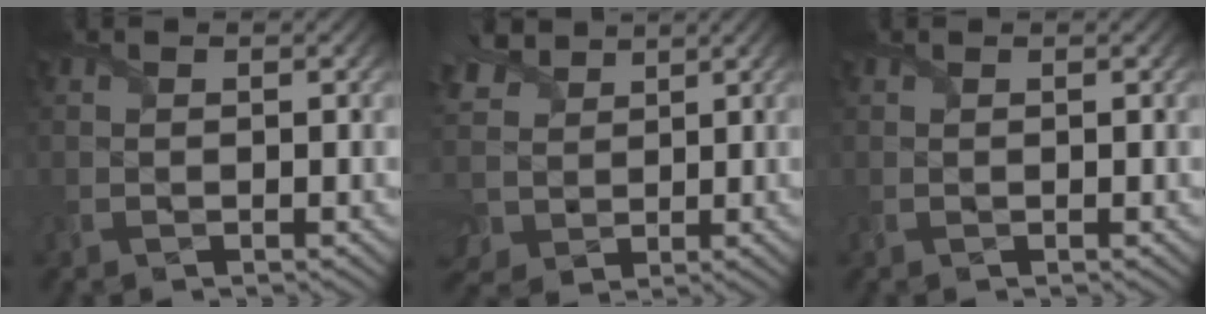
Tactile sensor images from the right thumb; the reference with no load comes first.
{"total": 7.8, "force": [2.9, 6.2, 3.6], "torque": [-0.133, 0.004, 0.053]}
{"total": 0.0}